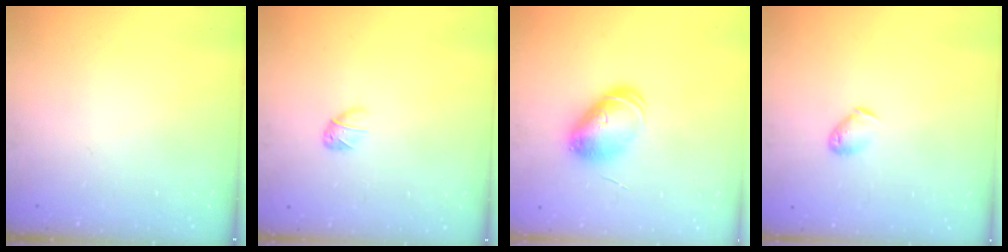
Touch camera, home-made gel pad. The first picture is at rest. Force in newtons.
{"total": 3.0, "press": 2.9, "slide": 0.7}
{"total": 7.9, "press": 7.9, "slide": 1.2}
{"total": 3.9, "press": 3.9, "slide": 0.6}